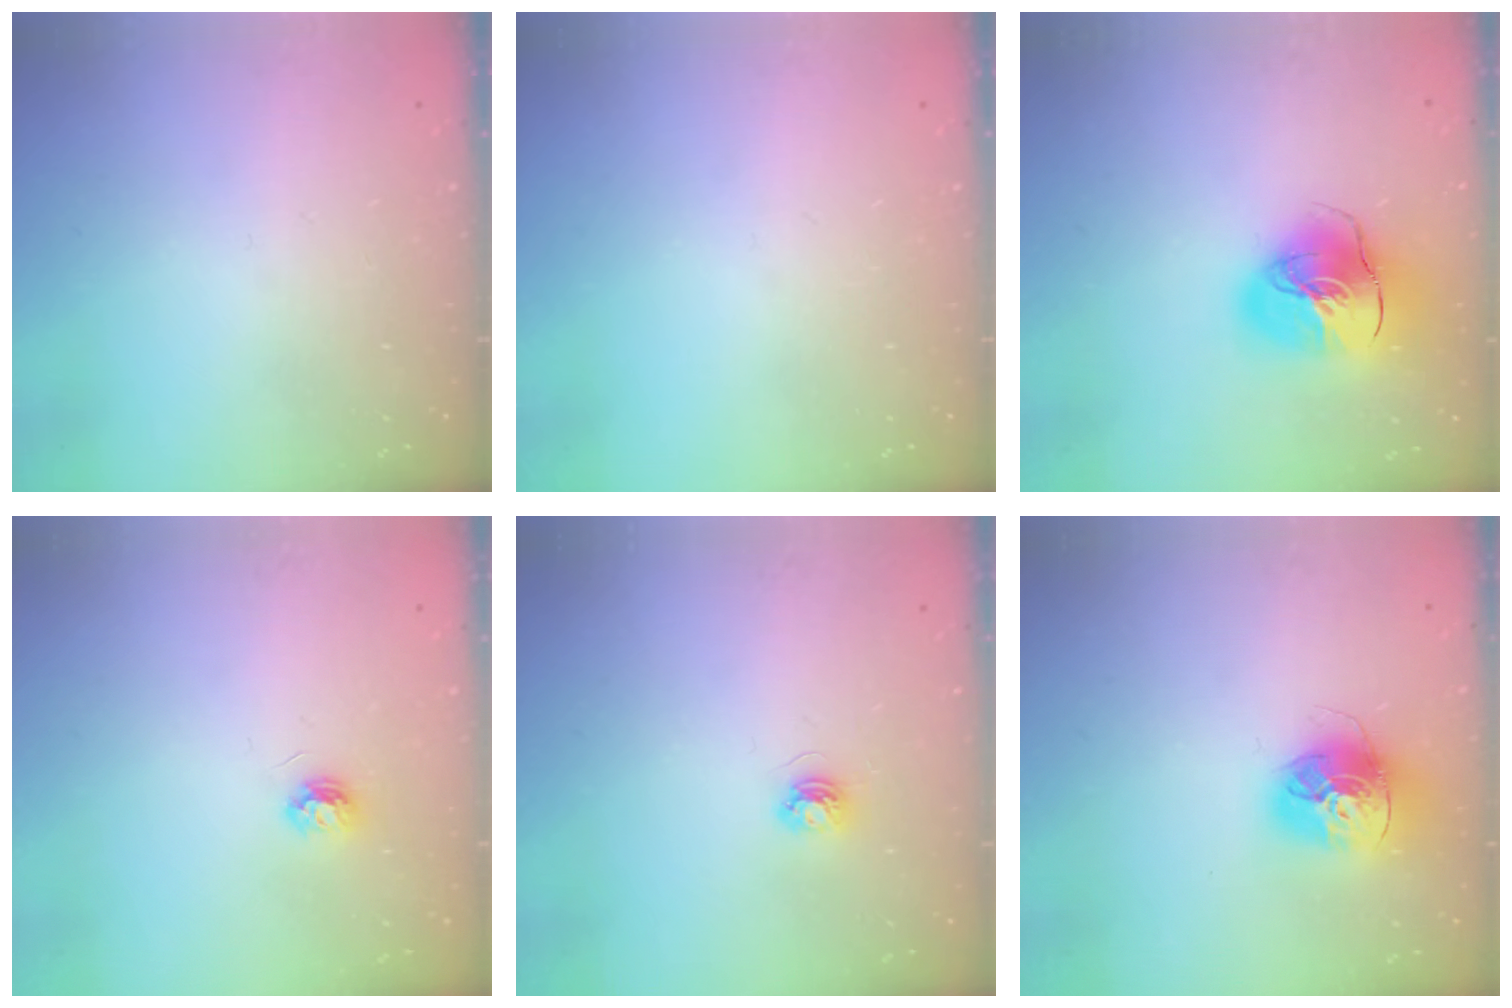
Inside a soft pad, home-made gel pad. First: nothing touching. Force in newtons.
{"total": 0.0}
{"total": 16.5, "press": 16.4, "slide": 2.3}
{"total": 3.9, "press": 3.8, "slide": 0.5}
{"total": 3.9, "press": 3.9, "slide": 0.4}
{"total": 15.7, "press": 15.6, "slide": 1.6}